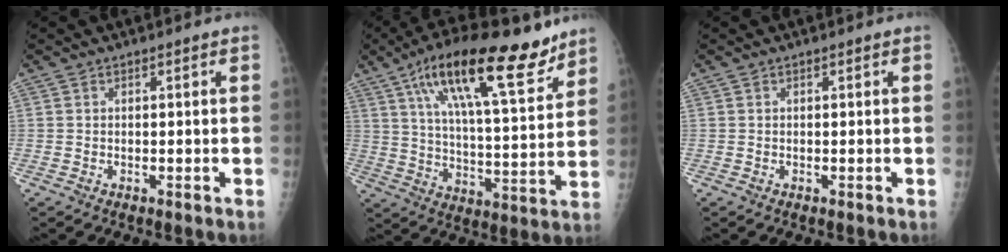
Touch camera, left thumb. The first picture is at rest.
{"total": 22.2, "force": [13.7, 6.5, 16.2], "torque": [-0.242, -0.043, 0.224]}
{"total": 0.0}